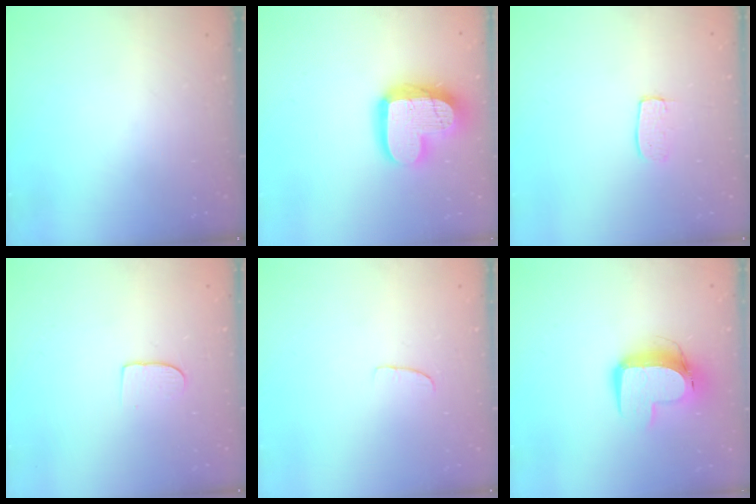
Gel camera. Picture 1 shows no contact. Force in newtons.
{"total": 17.1, "press": 17.0, "slide": 1.6}
{"total": 5.8, "press": 5.8, "slide": 0.3}
{"total": 6.8, "press": 6.8, "slide": 0.5}
{"total": 4.7, "press": 4.7, "slide": 0.3}
{"total": 12.3, "press": 12.3, "slide": 1.3}